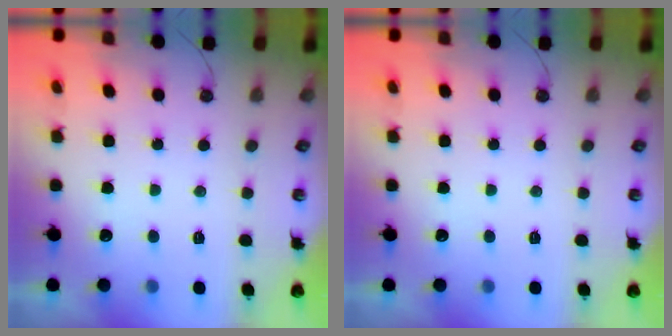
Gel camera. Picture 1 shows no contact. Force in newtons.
{"total": 0.0}